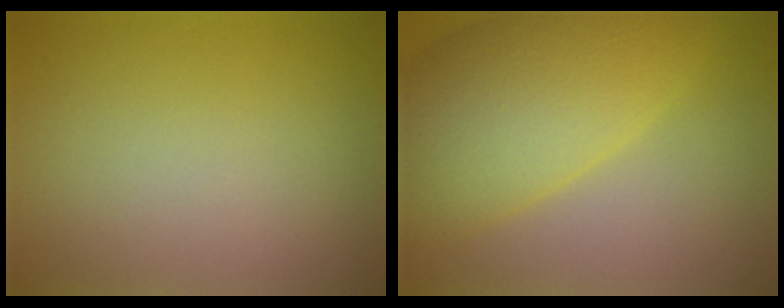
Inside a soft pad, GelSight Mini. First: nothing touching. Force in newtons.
{"total": 9.7, "press": 9.7, "slide": 0.3}